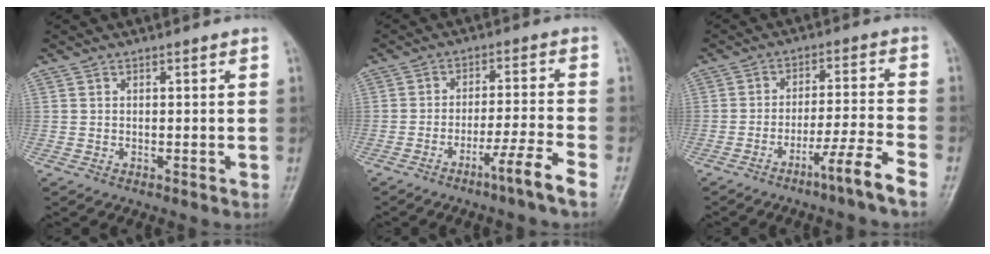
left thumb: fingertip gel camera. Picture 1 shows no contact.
{"total": 6.4, "force": [-4.4, -0.8, 4.6], "torque": [-0.090, 0.024, -0.078]}
{"total": 7.3, "force": [-5.2, -0.7, 5.1], "torque": [-0.096, 0.029, -0.093]}